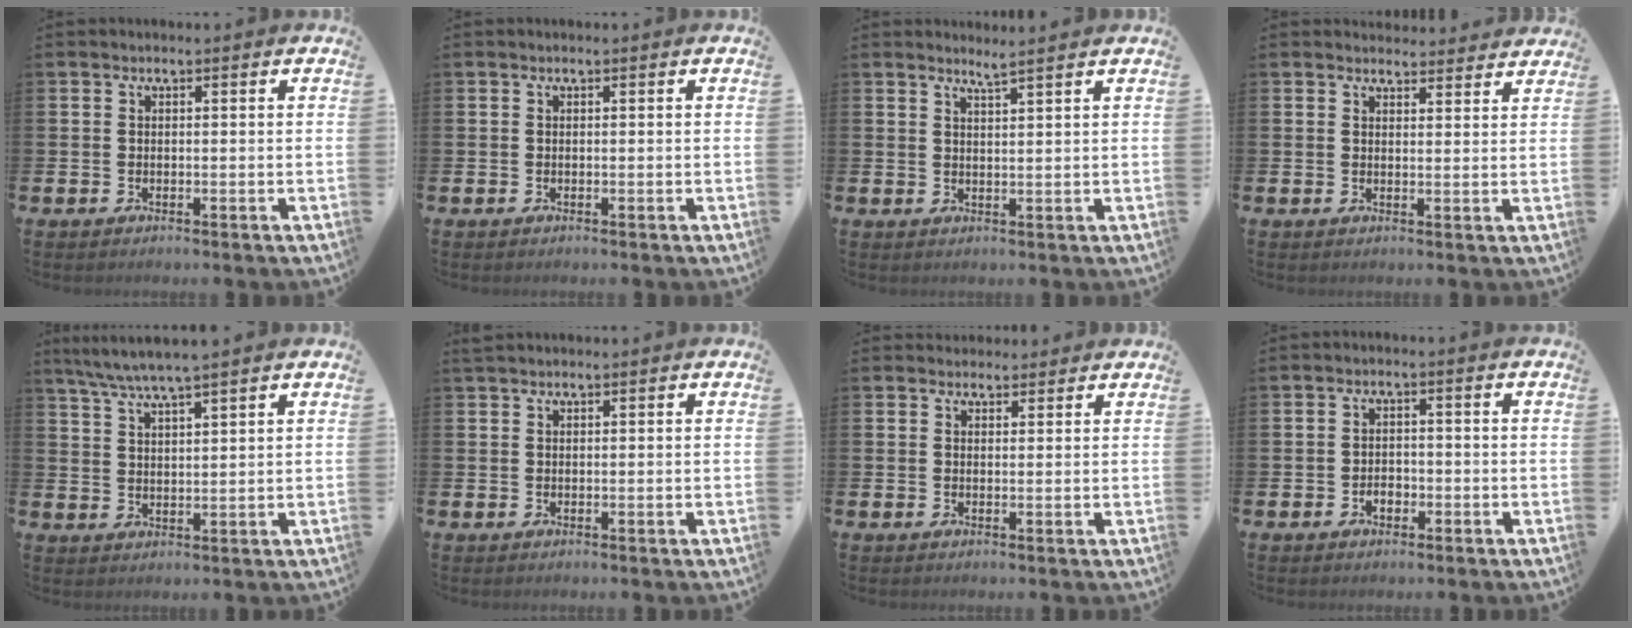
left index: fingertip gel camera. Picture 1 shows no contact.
{"total": 0.0}
{"total": 2.2, "force": [2.1, -0.6, 0.2], "torque": [-0.010, -0.008, 0.040]}
{"total": 2.8, "force": [2.8, 0.6, -0.2], "torque": [0.007, -0.017, 0.049]}
{"total": 5.1, "force": [4.6, -0.4, 1.9], "torque": [-0.056, -0.016, 0.084]}
{"total": 0.9, "force": [0.9, 0.2, 0.2], "torque": [0.008, -0.002, 0.014]}
{"total": 2.2, "force": [2.1, 0.8, -0.2], "torque": [0.012, -0.006, 0.036]}
{"total": 1.9, "force": [-0.8, 1.3, 1.0], "torque": [-0.011, -0.002, -0.019]}